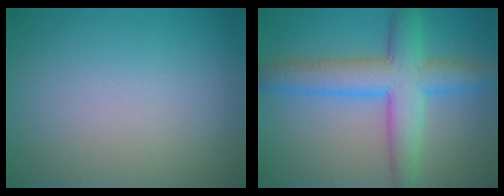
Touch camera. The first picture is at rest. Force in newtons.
{"total": 6.9, "press": 6.9, "slide": 0.1}